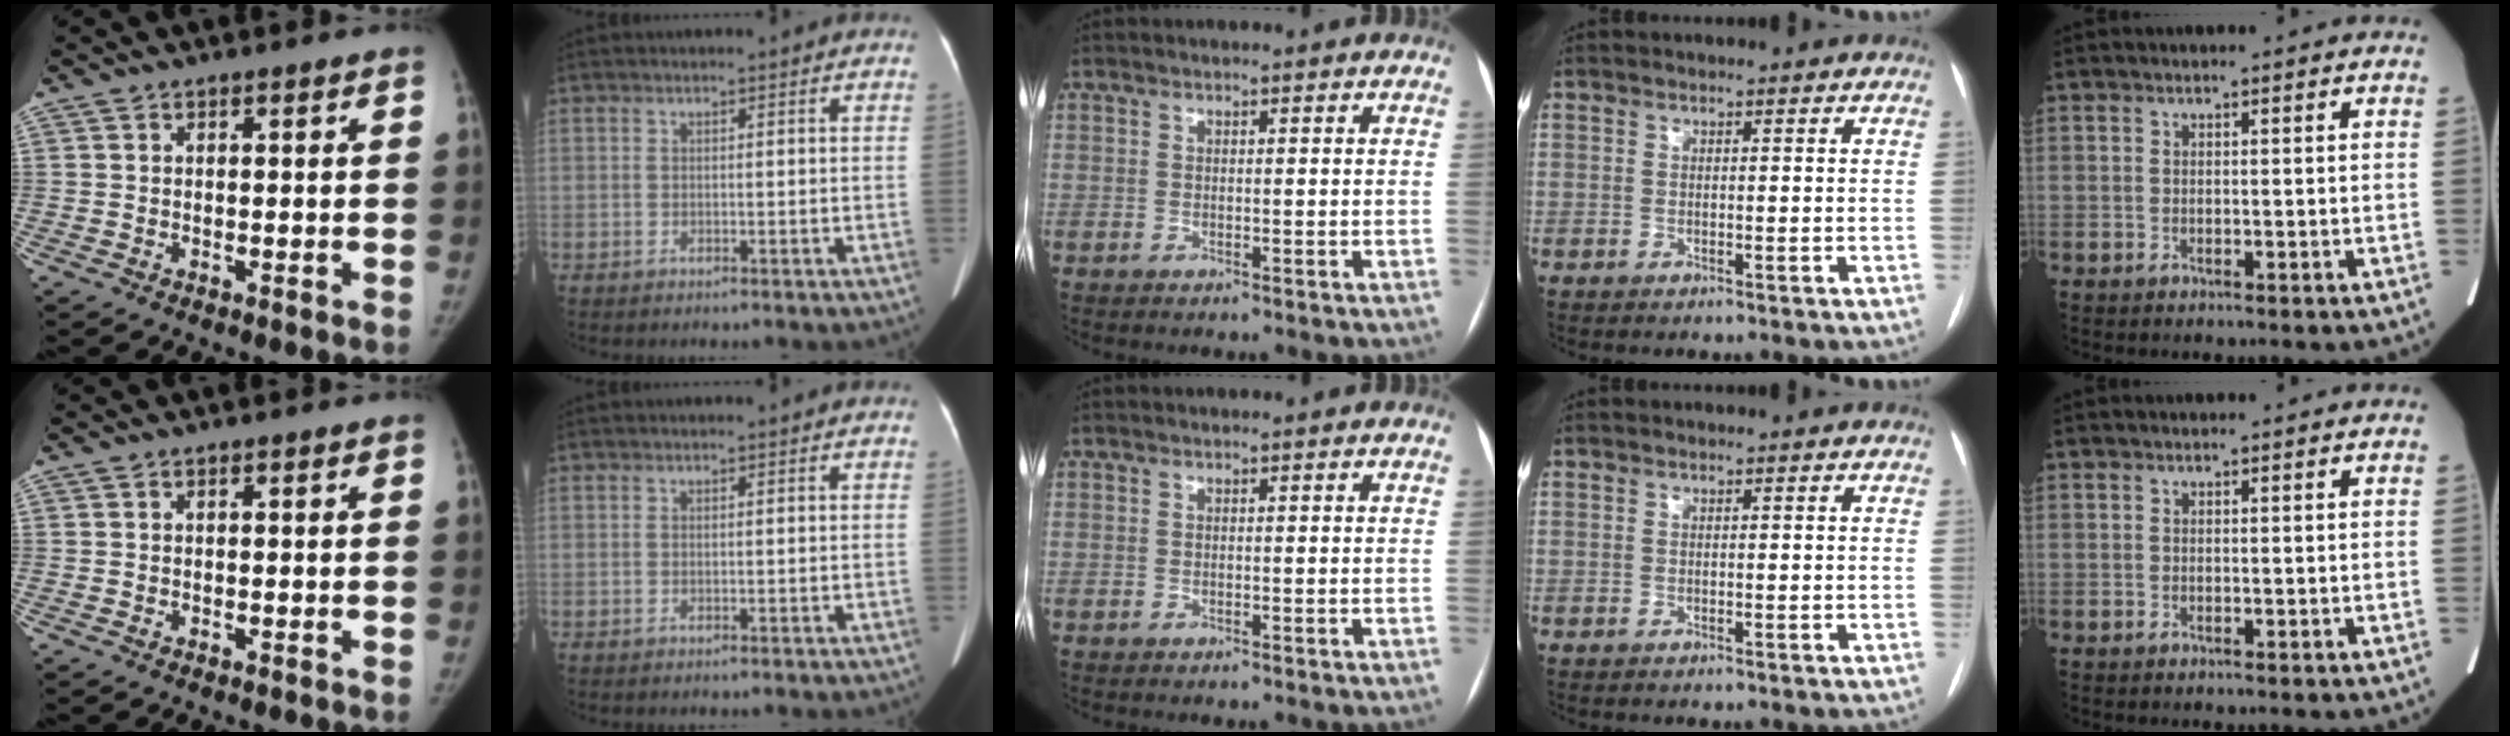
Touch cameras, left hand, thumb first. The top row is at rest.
{}